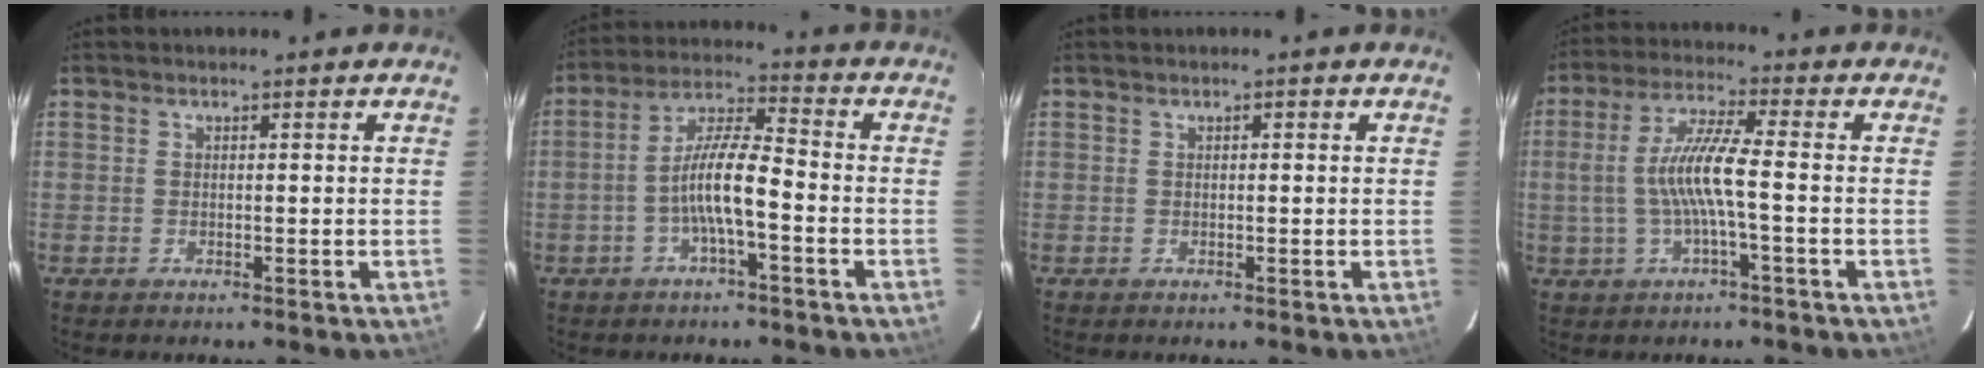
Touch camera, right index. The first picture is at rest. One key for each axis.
{"total": 8.1, "fx": -2.9, "fy": 1.3, "fz": 7.5, "tx": -0.156, "ty": 0.011, "tz": -0.054}
{"total": 0.5, "fx": 0.1, "fy": 0.3, "fz": 0.4, "tx": -0.004, "ty": 0.005, "tz": -0.001}
{"total": 8.8, "fx": -1.3, "fy": 0.6, "fz": 8.7, "tx": -0.182, "ty": 0.005, "tz": -0.020}